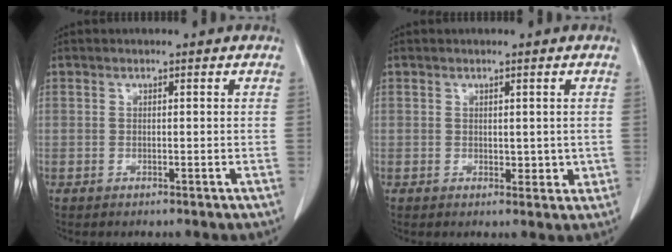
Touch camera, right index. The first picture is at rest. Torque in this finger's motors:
{"motor_torque": [-0.10, 0.11, 0.11, 0.01]}